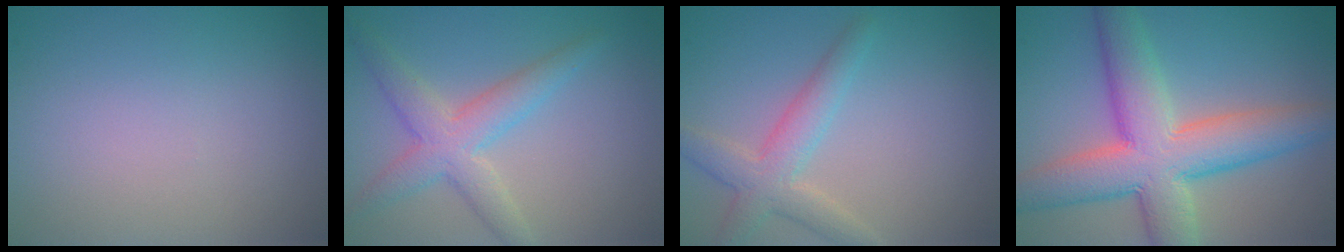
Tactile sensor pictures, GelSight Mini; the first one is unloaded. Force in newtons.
{"total": 4.2, "press": 4.2, "slide": 0.2}
{"total": 3.5, "press": 3.5, "slide": 0.2}
{"total": 9.6, "press": 9.6, "slide": 0.4}